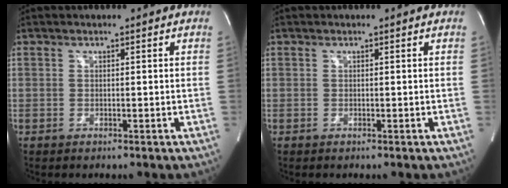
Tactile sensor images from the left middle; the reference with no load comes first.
{"total": 0.0}